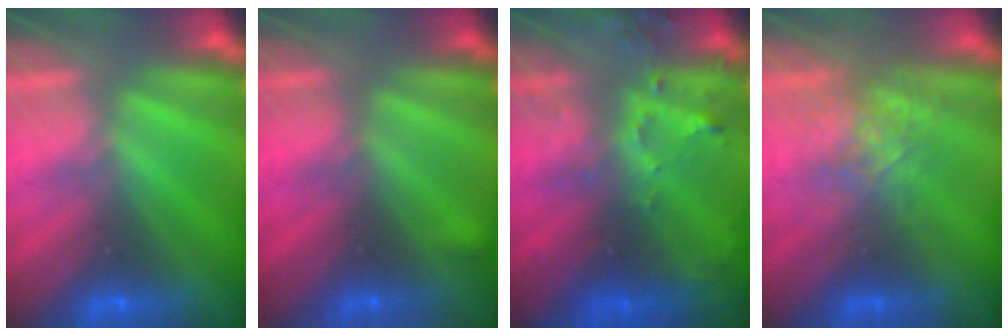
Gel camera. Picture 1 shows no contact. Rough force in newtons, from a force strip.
{"total": 2.6}
{"total": 7.6}
{"total": 2.6}